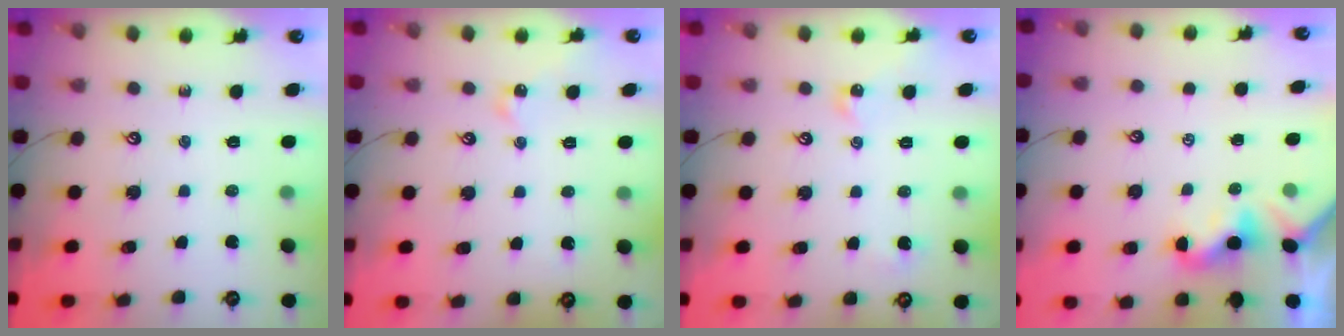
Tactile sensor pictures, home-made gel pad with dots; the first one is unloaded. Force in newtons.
{"total": 1.5, "press": 1.4, "slide": 0.4}
{"total": 4.8, "press": 4.7, "slide": 0.7}
{"total": 2.0, "press": 2.0, "slide": 0.5}